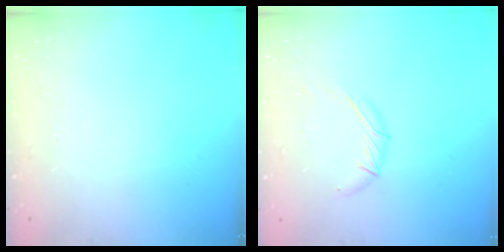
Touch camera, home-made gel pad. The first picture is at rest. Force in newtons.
{"total": 5.8, "press": 5.7, "slide": 1.3}